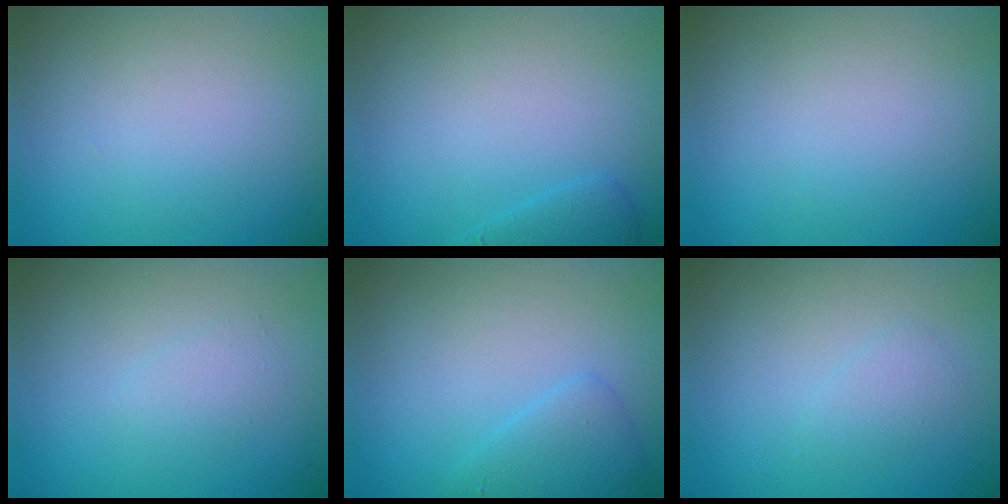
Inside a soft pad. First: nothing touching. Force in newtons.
{"total": 1.4, "press": 1.4, "slide": 0.1}
{"total": 0.0}
{"total": 1.1, "press": 1.1, "slide": 0.1}
{"total": 2.1, "press": 2.1, "slide": 0.0}
{"total": 1.1, "press": 1.1, "slide": 0.1}